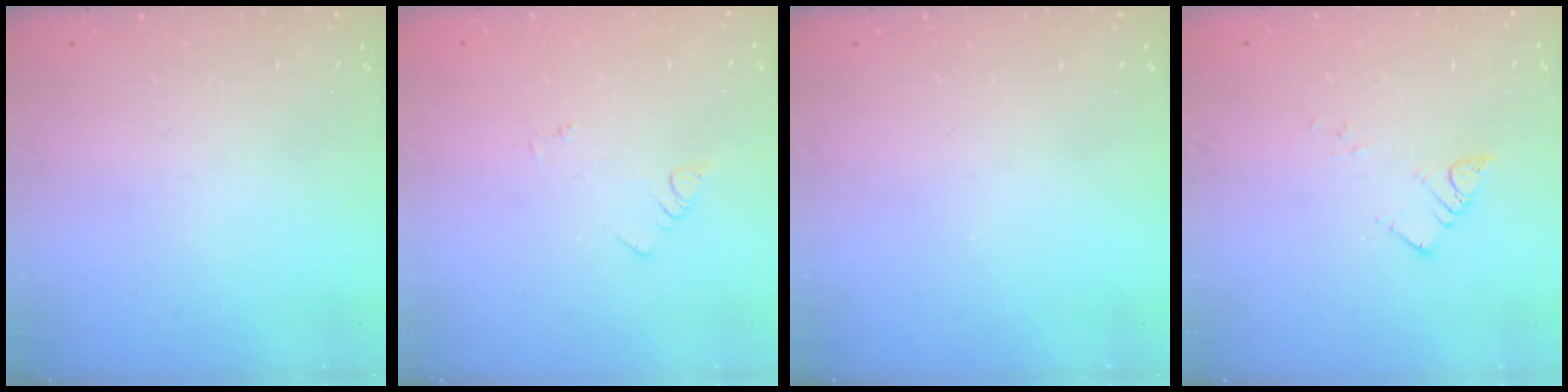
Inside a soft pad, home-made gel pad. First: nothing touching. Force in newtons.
{"total": 1.1, "press": 1.1, "slide": 0.3}
{"total": 0.0}
{"total": 4.4, "press": 4.4, "slide": 0.1}